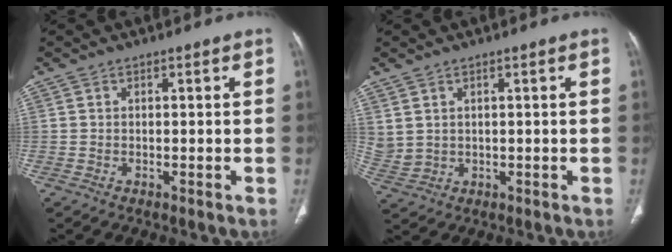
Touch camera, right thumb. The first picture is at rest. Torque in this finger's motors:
{"motor_torque": [1.02, 1.95, 0.39, -0.13, 0.46]}